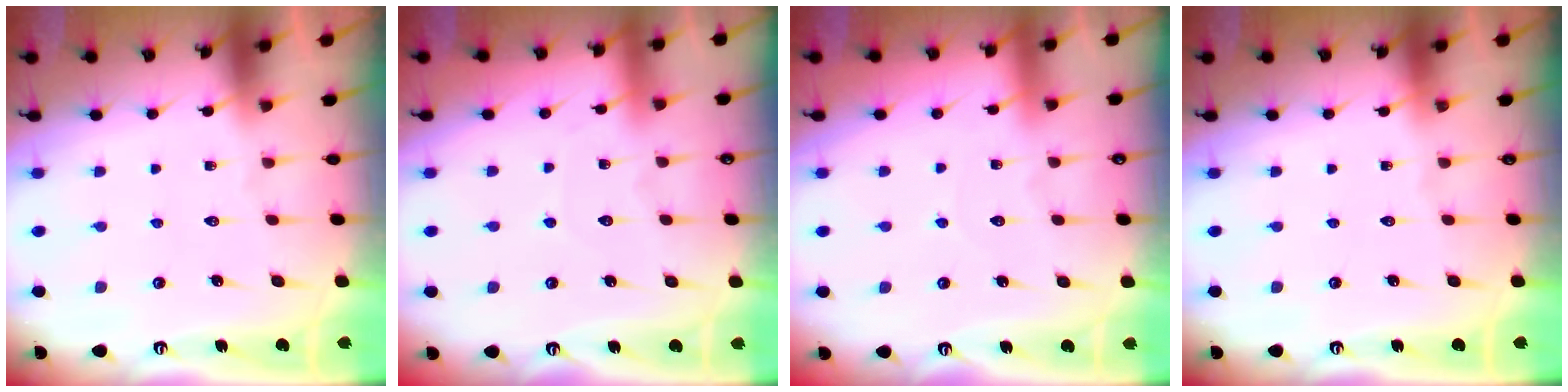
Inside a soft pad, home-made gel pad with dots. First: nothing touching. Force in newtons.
{"total": 2.9, "press": 2.9, "slide": 0.3}
{"total": 2.1, "press": 2.1, "slide": 0.2}
{"total": 0.0}